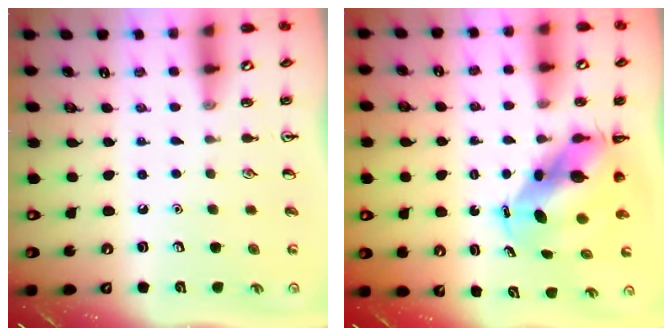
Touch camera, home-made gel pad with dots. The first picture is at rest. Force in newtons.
{"total": 6.9, "press": 6.7, "slide": 1.9}